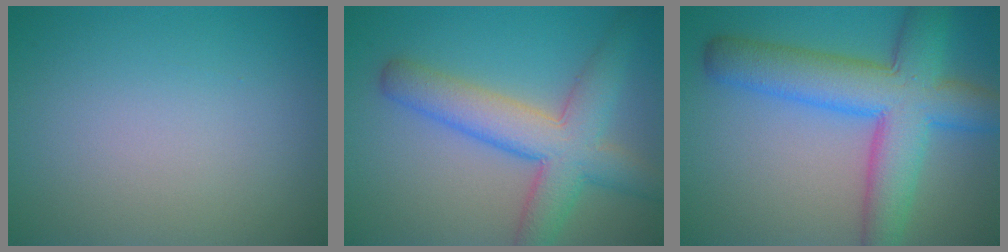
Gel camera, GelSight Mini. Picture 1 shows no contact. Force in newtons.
{"total": 6.8, "press": 6.8, "slide": 0.2}
{"total": 9.3, "press": 9.3, "slide": 0.3}